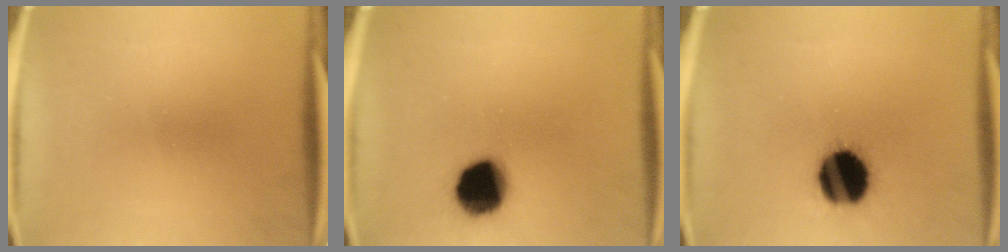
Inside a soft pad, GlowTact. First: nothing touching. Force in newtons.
{"total": 13.6}
{"total": 16.4}